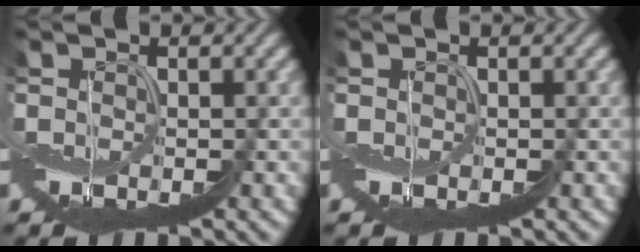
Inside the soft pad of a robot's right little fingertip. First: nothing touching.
{"total": 0.0}